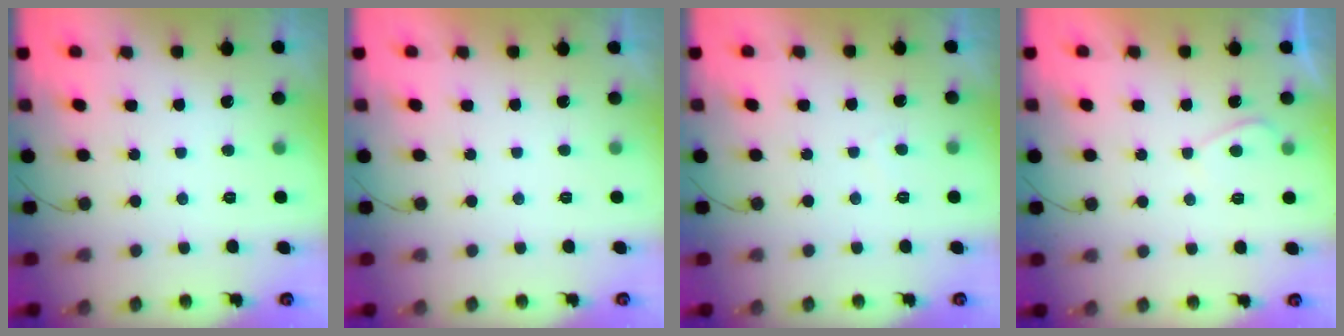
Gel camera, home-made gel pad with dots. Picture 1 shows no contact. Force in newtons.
{"total": 2.2, "press": 2.2, "slide": 0.3}
{"total": 0.8, "press": 0.7, "slide": 0.3}
{"total": 0.7, "press": 0.4, "slide": 0.5}